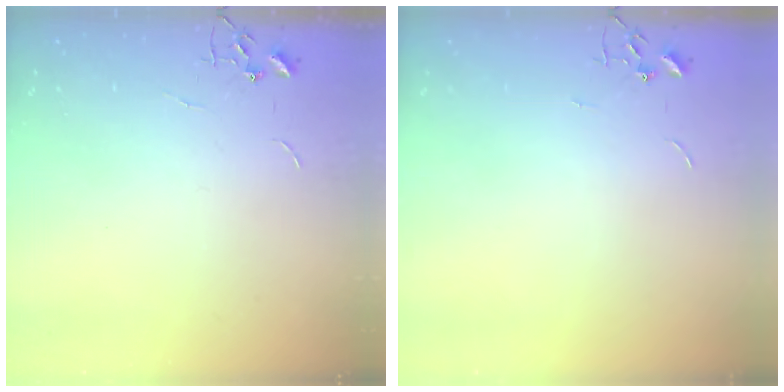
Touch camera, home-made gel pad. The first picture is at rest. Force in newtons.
{"total": 0.0}